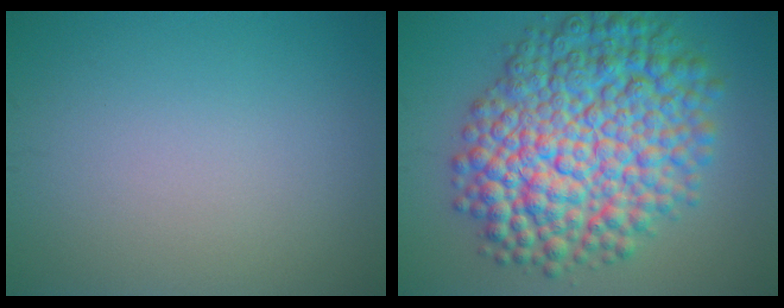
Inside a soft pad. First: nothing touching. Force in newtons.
{"total": 13.0, "press": 13.0, "slide": 0.3}